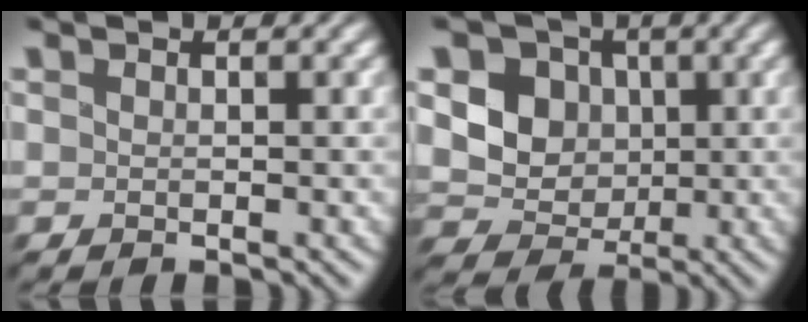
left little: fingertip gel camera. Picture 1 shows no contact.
{"total": 6.7, "force": [1.0, 5.9, 3.1], "torque": [-0.052, 0.008, 0.003]}